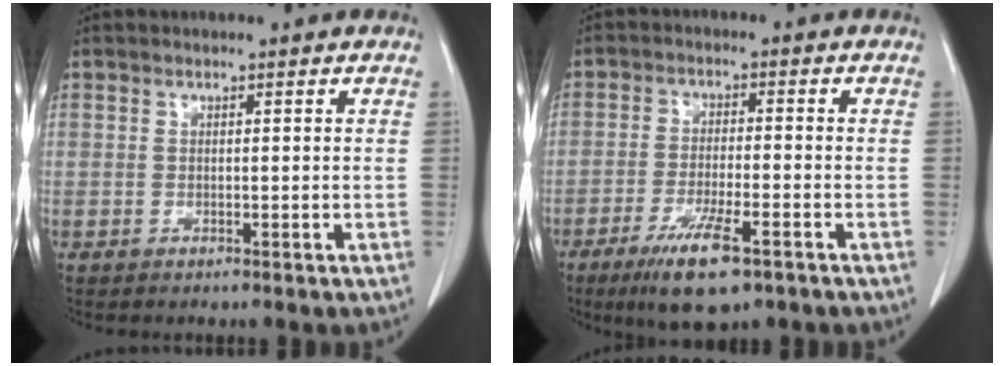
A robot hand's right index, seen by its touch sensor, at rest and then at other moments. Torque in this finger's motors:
{"motor_torque": [1.18, -0.74, 0.52, 0.09]}